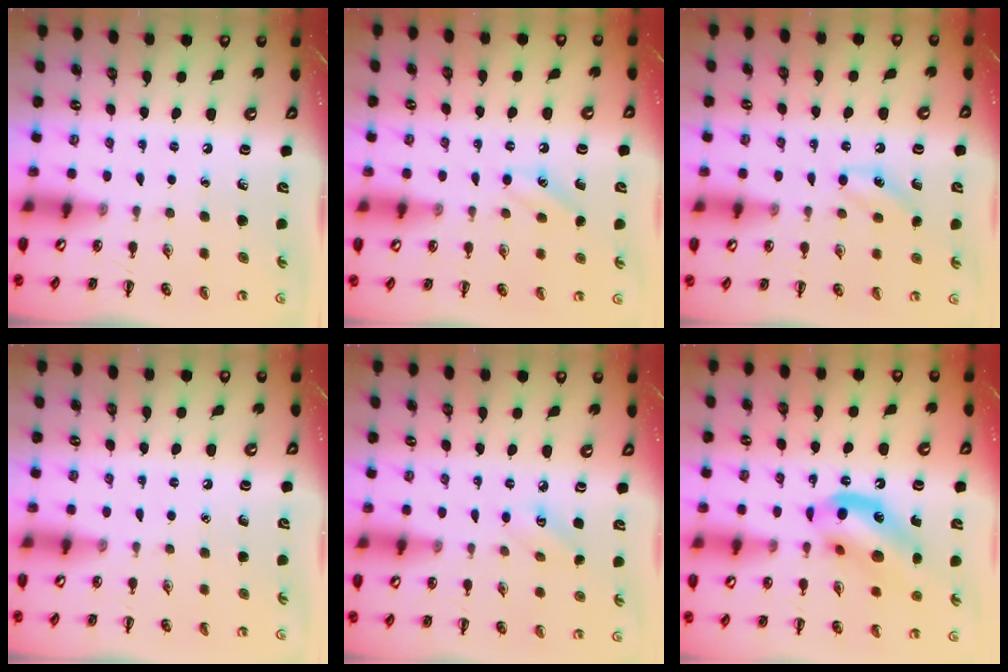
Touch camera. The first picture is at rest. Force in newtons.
{"total": 6.6, "press": 6.5, "slide": 1.5}
{"total": 7.9, "press": 7.7, "slide": 1.9}
{"total": 1.4, "press": 1.4, "slide": 0.1}
{"total": 3.3, "press": 3.2, "slide": 0.9}
{"total": 13.7, "press": 13.2, "slide": 3.8}